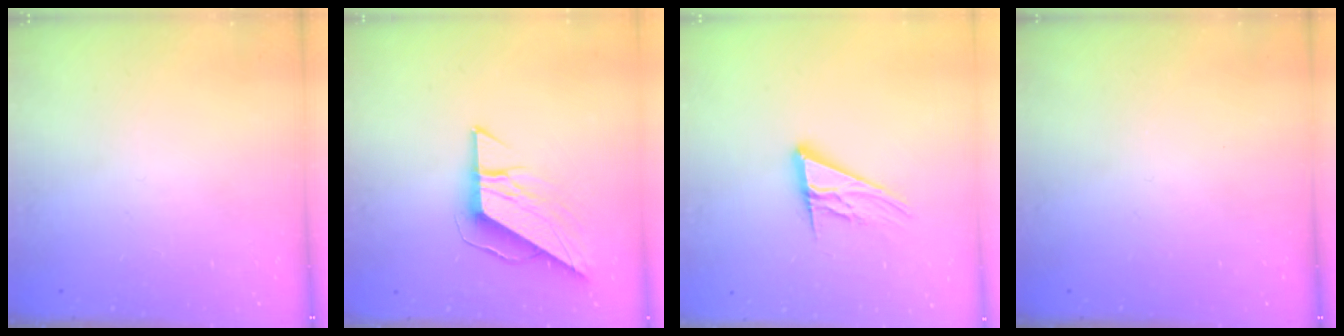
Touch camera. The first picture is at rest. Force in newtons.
{"total": 11.1, "press": 11.0, "slide": 1.2}
{"total": 13.1, "press": 12.9, "slide": 2.5}
{"total": 0.0}